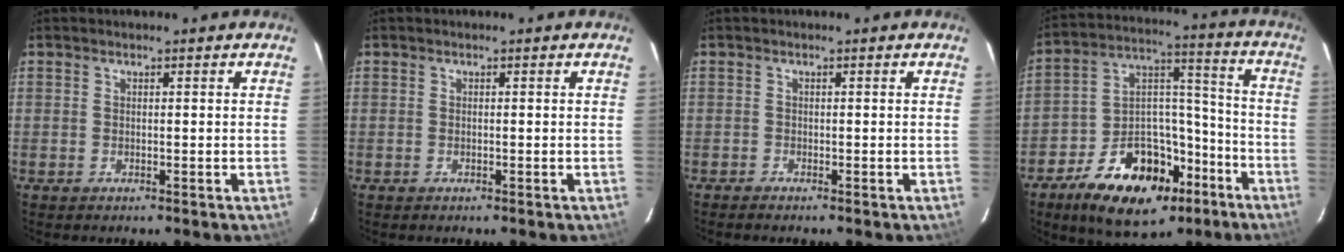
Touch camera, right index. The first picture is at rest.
{"total": 0.0}
{"total": 1.0, "force": [-1.0, 0.2, 0.3], "torque": [-0.012, -0.003, -0.017]}
{"total": 20.7, "force": [-12.2, 11.9, 11.7], "torque": [-0.213, 0.043, -0.183]}